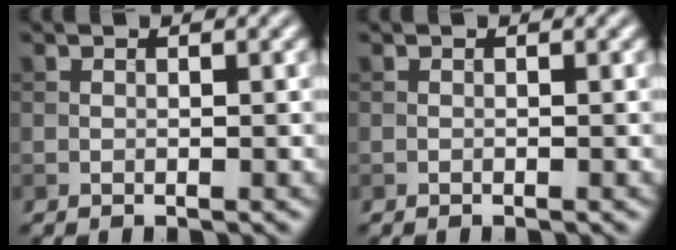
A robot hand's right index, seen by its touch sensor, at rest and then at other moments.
{"total": 0.0}